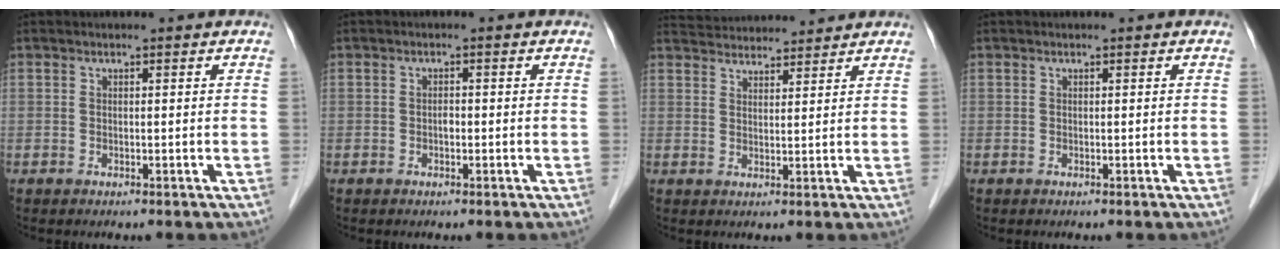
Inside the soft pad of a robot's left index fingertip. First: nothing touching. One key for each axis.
{"total": 0.9, "fx": -0.3, "fy": 0.5, "fz": 0.7, "tx": -0.011, "ty": 0.002, "tz": -0.008}
{"total": 9.3, "fx": 9.1, "fy": 1.1, "fz": 1.9, "tx": -0.036, "ty": 0.033, "tz": 0.136}
{"total": 0.0}